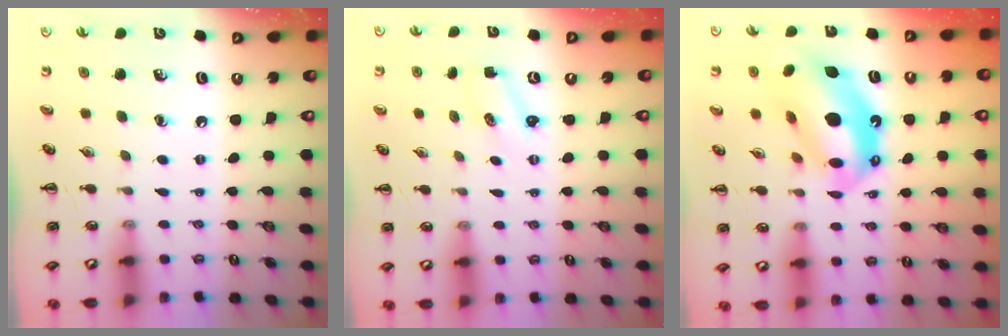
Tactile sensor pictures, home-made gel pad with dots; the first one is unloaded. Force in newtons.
{"total": 0.8, "press": 0.8, "slide": 0.3}
{"total": 14.2, "press": 13.7, "slide": 4.0}